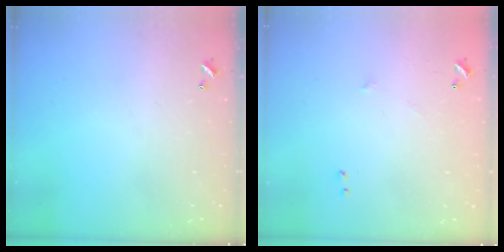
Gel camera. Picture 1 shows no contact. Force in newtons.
{"total": 6.0, "press": 5.9, "slide": 0.8}